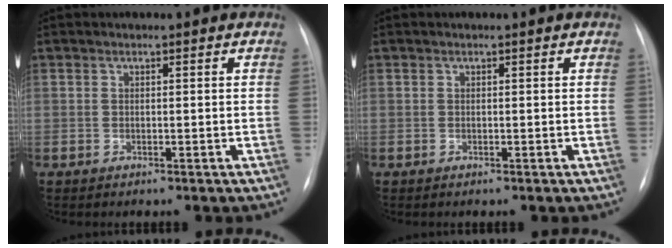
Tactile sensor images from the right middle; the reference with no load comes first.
{"total": 0.0}